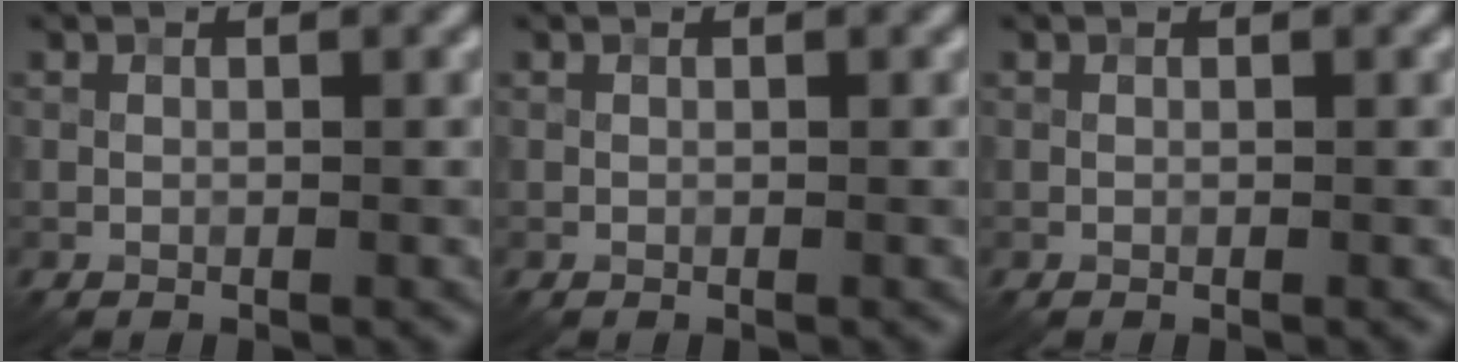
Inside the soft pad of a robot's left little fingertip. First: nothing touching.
{"total": 0.0}
{"total": 0.0}